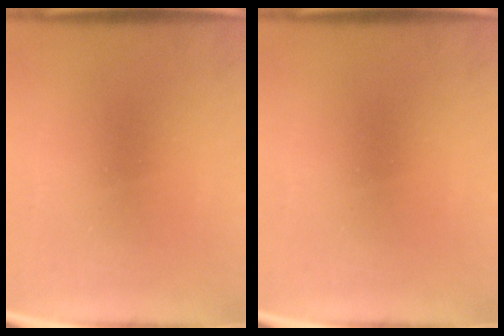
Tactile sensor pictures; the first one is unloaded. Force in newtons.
{"total": 0.0}